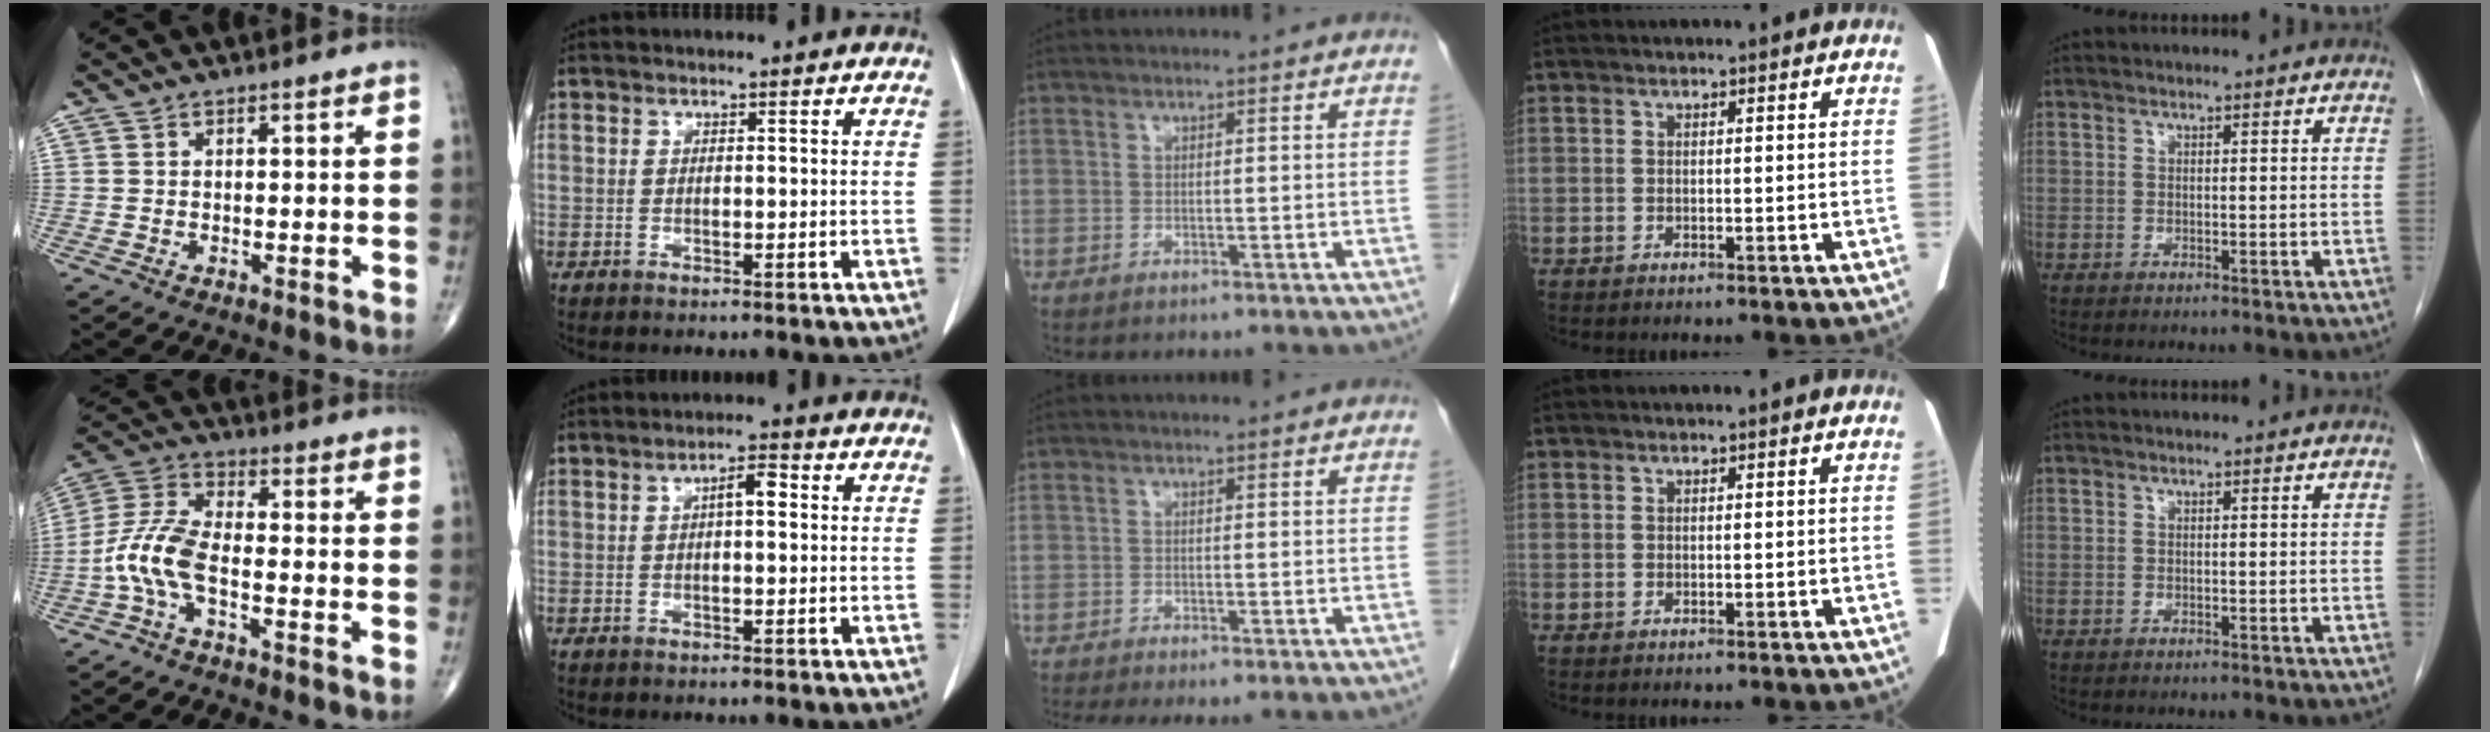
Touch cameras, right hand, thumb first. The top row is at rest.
{"thumb": {"total": 8.8, "force": [-3.2, 3.3, 7.5], "torque": [-0.175, 0.033, -0.073]}, "index": {"total": 3.2, "force": [0.5, 0.9, 3.0], "torque": [-0.048, 0.011, 0.006]}, "middle": {"total": 5.5, "force": [-4.3, 0.4, 3.4], "torque": [-0.049, -0.012, -0.071]}}